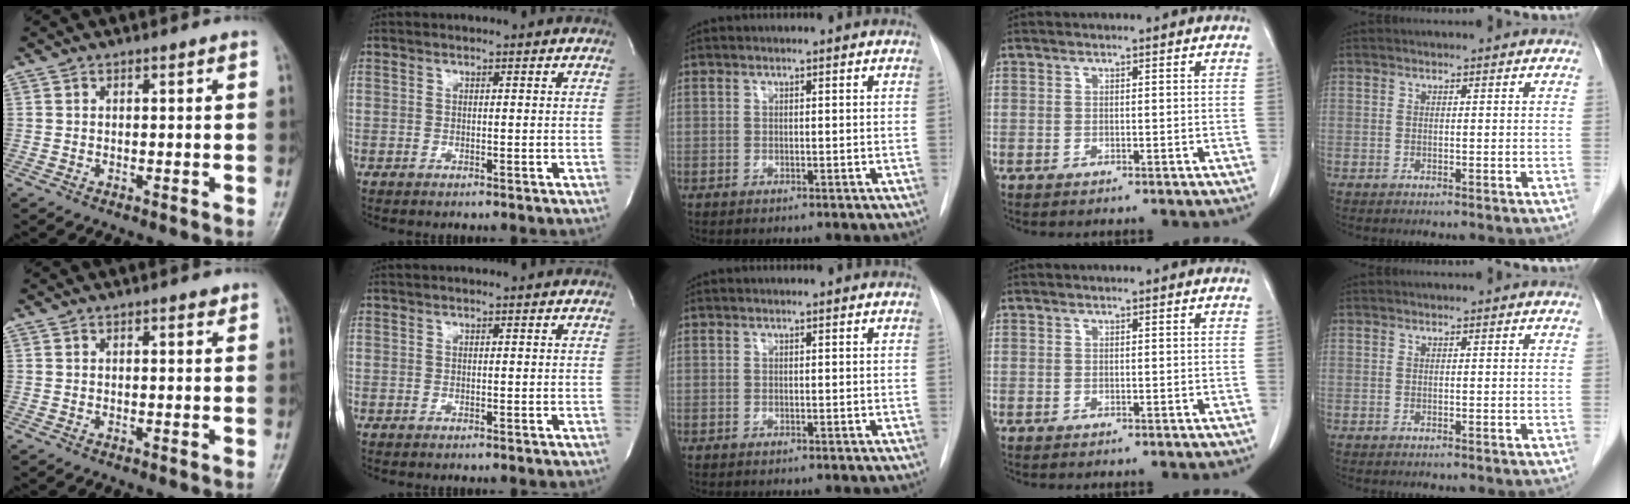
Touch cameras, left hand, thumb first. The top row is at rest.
{"thumb": {"total": 0.6, "force": [0.5, 0.2, 0.3], "torque": [-0.001, -0.002, 0.004]}, "index": {"total": 0.8, "force": [0.7, 0.0, 0.3], "torque": [-0.004, 0.013, 0.014]}}